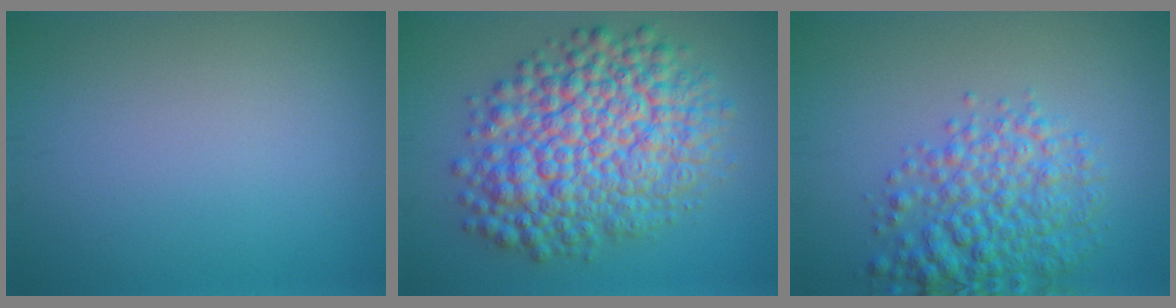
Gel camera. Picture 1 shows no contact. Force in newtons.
{"total": 11.2, "press": 11.2, "slide": 0.3}
{"total": 5.6, "press": 5.6, "slide": 0.2}